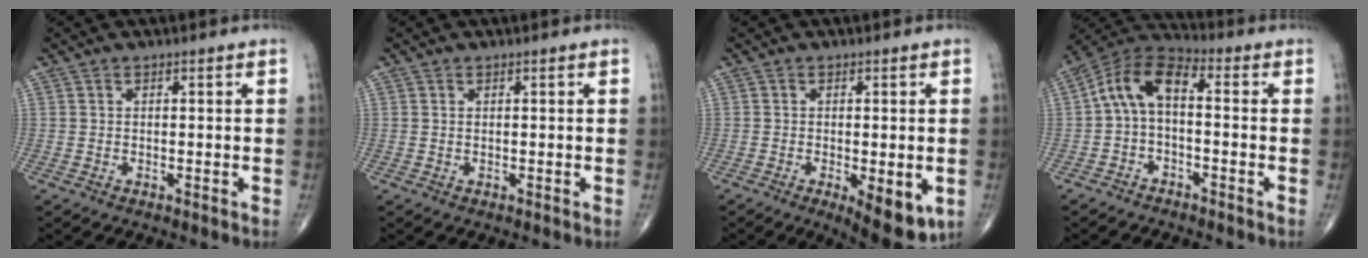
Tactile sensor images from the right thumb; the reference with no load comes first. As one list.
[{"total": 0.0}, {"total": 9.0, "force": [-2.9, 3.4, 7.9], "torque": [-0.101, -0.015, -0.037]}, {"total": 9.1, "force": [-0.5, 4.9, 7.6], "torque": [-0.136, 0.037, -0.024]}]